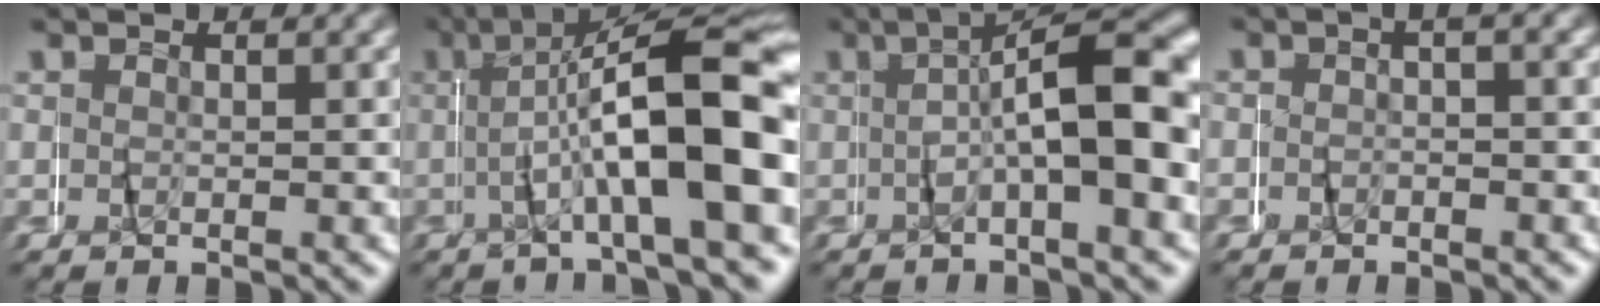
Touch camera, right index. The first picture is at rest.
{"total": 13.5, "force": [0.4, 5.3, 12.4], "torque": [-0.180, 0.009, 0.007]}
{"total": 11.3, "force": [0.8, 4.4, 10.4], "torque": [-0.114, 0.025, -0.001]}
{"total": 1.0, "force": [-0.5, 0.2, 0.9], "torque": [-0.017, 0.010, -0.015]}